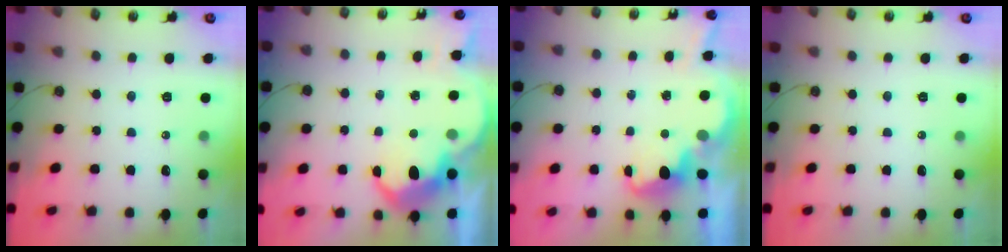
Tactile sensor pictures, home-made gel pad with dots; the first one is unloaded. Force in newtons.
{"total": 8.2, "press": 8.1, "slide": 0.4}
{"total": 3.9, "press": 3.8, "slide": 0.7}
{"total": 0.0}